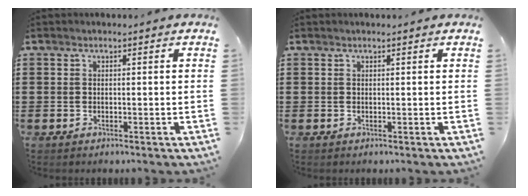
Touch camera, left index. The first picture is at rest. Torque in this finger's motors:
{"motor_torque": [-0.14, 0.12, 0.00, 0.00]}